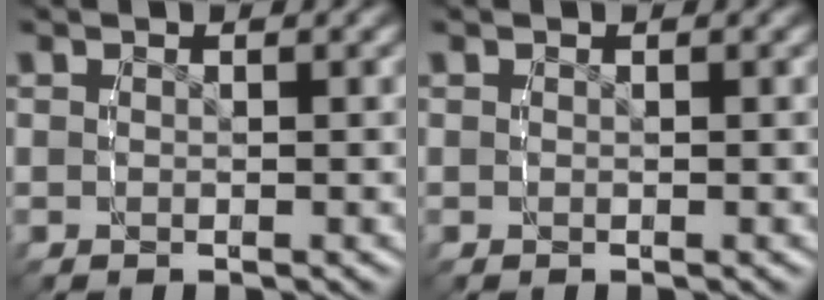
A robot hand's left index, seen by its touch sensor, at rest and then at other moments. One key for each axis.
{"total": 0.0}